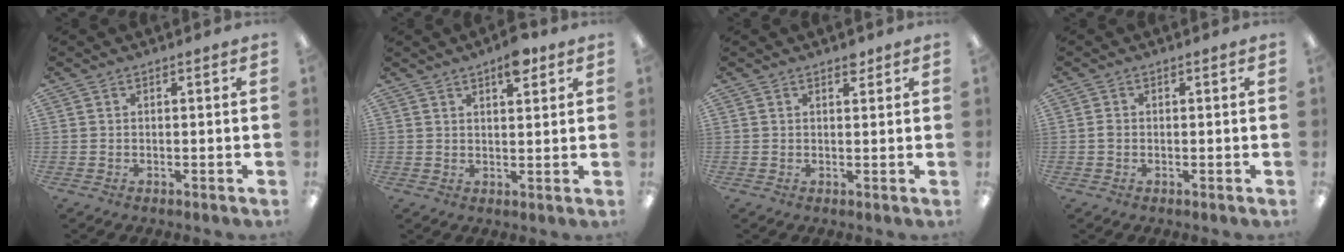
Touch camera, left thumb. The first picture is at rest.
{"total": 5.6, "force": [3.9, 1.9, 3.5], "torque": [-0.043, -0.017, 0.063]}
{"total": 2.1, "force": [1.6, 1.0, 0.9], "torque": [0.004, -0.009, 0.024]}
{"total": 1.1, "force": [-0.1, 0.9, 0.7], "torque": [-0.012, 0.004, -0.003]}